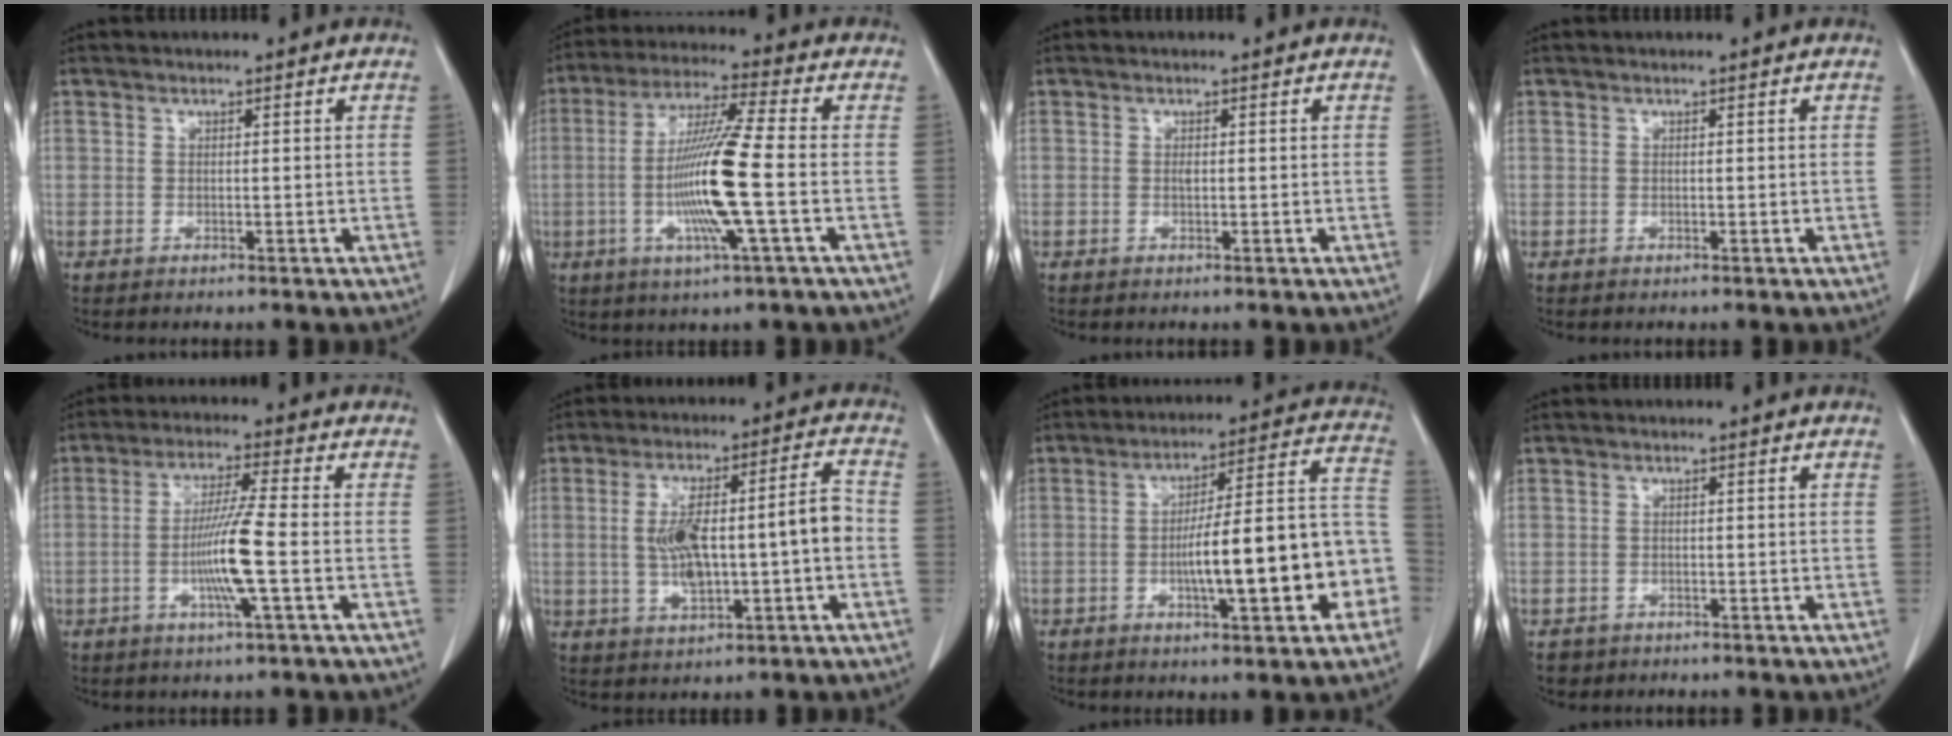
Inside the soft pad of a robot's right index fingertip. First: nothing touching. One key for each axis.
{"total": 13.4, "fx": -2.3, "fy": -0.6, "fz": 13.2, "tx": -0.261, "ty": -0.009, "tz": -0.052}
{"total": 0.5, "fx": 0.0, "fy": 0.2, "fz": 0.5, "tx": -0.010, "ty": 0.000, "tz": -0.001}
{"total": 0.0}
{"total": 8.7, "fx": -1.9, "fy": -0.8, "fz": 8.4, "tx": -0.164, "ty": -0.008, "tz": -0.037}
{"total": 12.5, "fx": -1.1, "fy": 2.5, "fz": 12.2, "tx": -0.221, "ty": 0.029, "tz": -0.010}
{"total": 17.2, "fx": -4.6, "fy": 3.0, "fz": 16.3, "tx": -0.211, "ty": 0.035, "tz": -0.061}
{"total": 1.9, "fx": -1.1, "fy": 1.5, "fz": 0.0, "tx": -0.005, "ty": 0.004, "tz": -0.015}